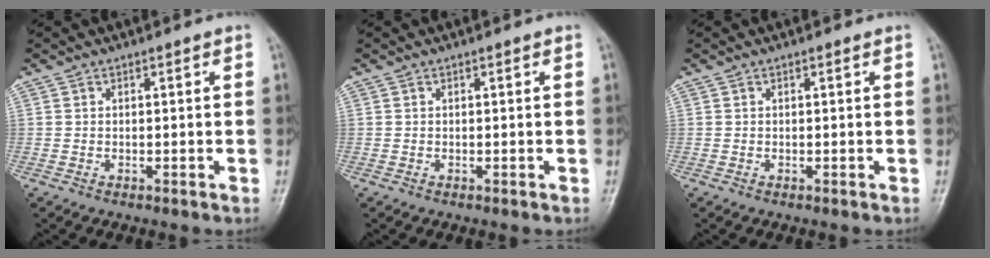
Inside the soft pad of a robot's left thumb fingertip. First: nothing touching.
{"total": 0.0}
{"total": 0.0}